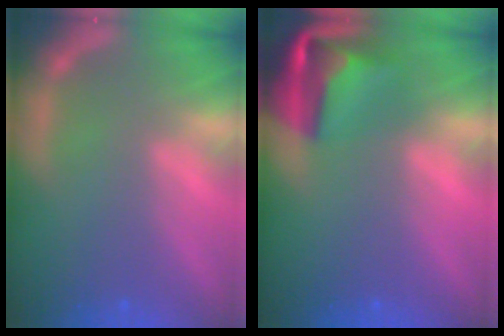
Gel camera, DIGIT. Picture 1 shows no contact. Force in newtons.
{"total": 7.9}